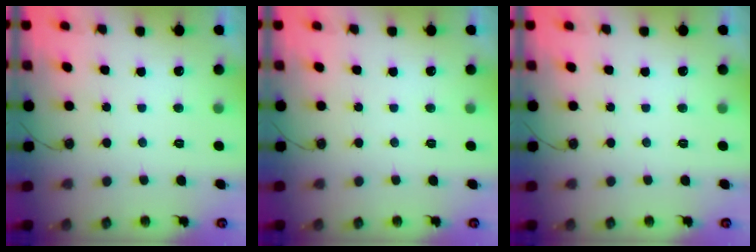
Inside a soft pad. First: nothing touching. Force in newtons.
{"total": 0.0}
{"total": 0.0}